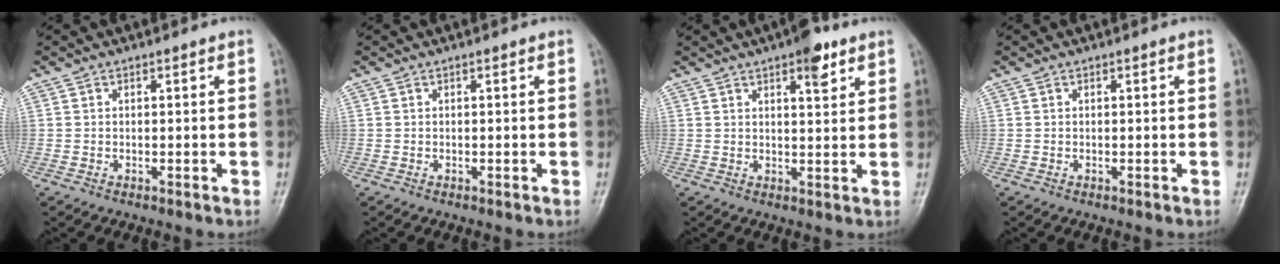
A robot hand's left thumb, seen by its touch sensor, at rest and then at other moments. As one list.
[{"total": 0.0}, {"total": 5.7, "force": [3.4, 2.0, 4.2], "torque": [-0.045, -0.014, 0.043]}, {"total": 0.0}]